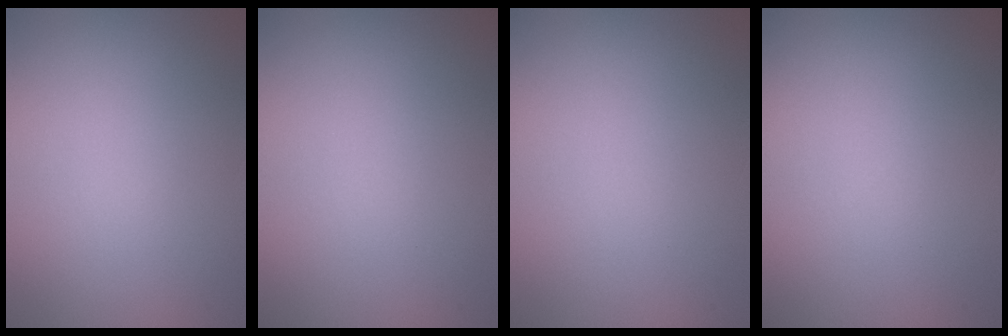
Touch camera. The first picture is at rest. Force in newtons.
{"total": 0.0}
{"total": 0.0}
{"total": 0.0}